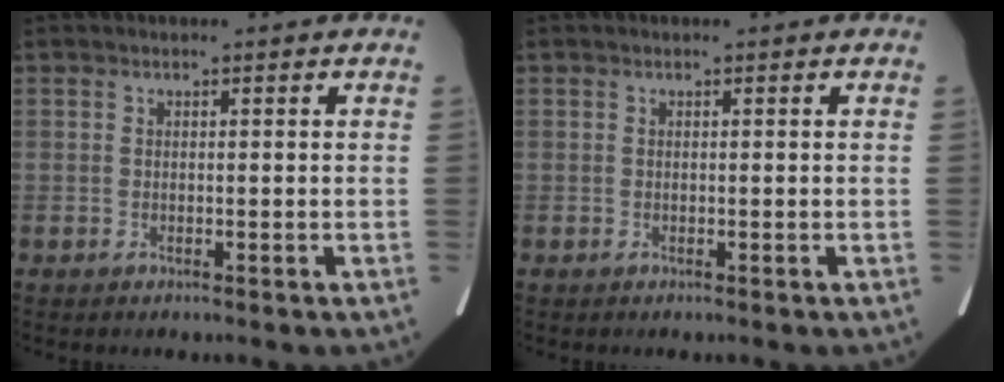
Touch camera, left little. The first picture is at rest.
{"total": 0.0}